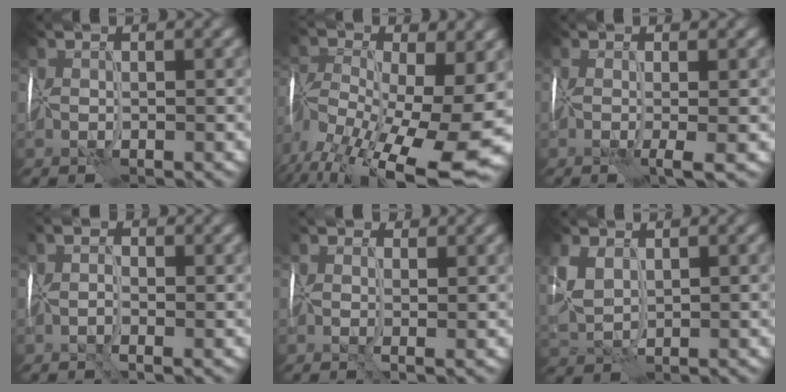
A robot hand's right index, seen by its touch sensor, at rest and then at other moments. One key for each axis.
{"total": 16.6, "fx": -6.0, "fy": 9.1, "fz": 12.6, "tx": -0.220, "ty": -0.007, "tz": -0.080}
{"total": 2.3, "fx": -0.6, "fy": 0.4, "fz": 2.2, "tx": -0.048, "ty": -0.009, "tz": -0.018}
{"total": 0.7, "fx": -0.2, "fy": 0.3, "fz": 0.6, "tx": -0.029, "ty": 0.001, "tz": -0.015}
{"total": 1.9, "fx": 0.6, "fy": 1.3, "fz": 1.1, "tx": -0.025, "ty": 0.007, "tz": 0.007}
{"total": 4.0, "fx": 1.6, "fy": 2.8, "fz": 2.4, "tx": -0.093, "ty": 0.006, "tz": 0.032}